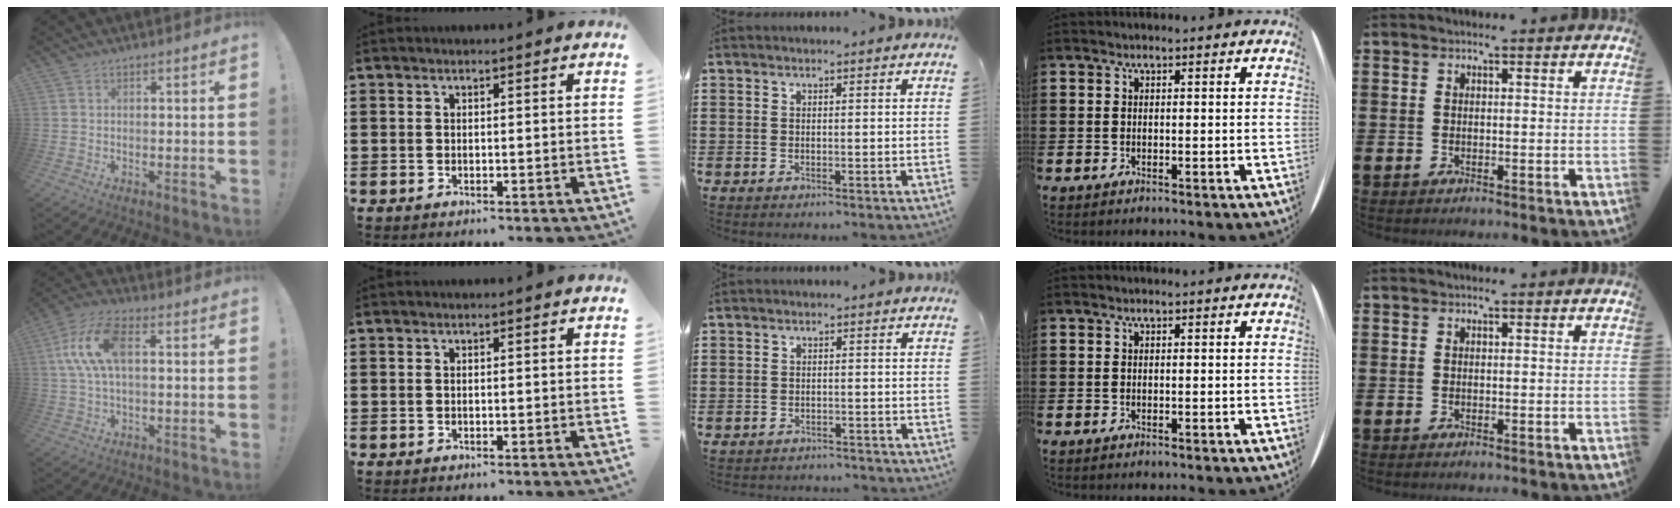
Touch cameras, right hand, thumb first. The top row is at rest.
{"thumb": {"total": 12.8, "force": [2.2, 6.3, 10.9], "torque": [-0.232, 0.008, 0.040]}, "middle": {"total": 2.0, "force": [-1.9, 0.4, -0.3], "torque": [-0.001, 0.002, -0.045]}}